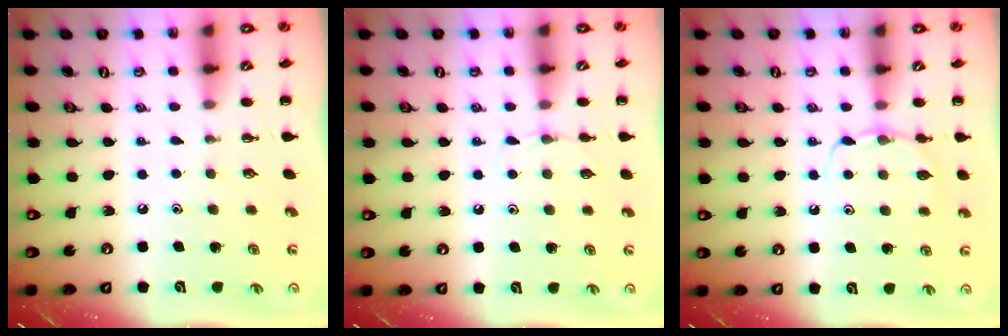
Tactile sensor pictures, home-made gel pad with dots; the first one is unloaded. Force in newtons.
{"total": 4.1, "press": 3.9, "slide": 1.4}
{"total": 7.4, "press": 7.2, "slide": 1.7}